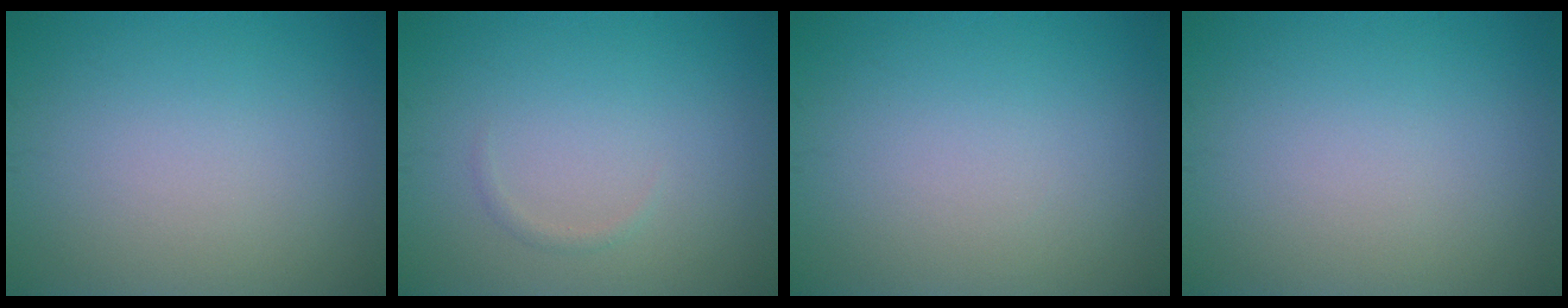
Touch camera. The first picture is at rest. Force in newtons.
{"total": 0.6, "press": 0.6, "slide": 0.0}
{"total": 0.0}
{"total": 0.0}